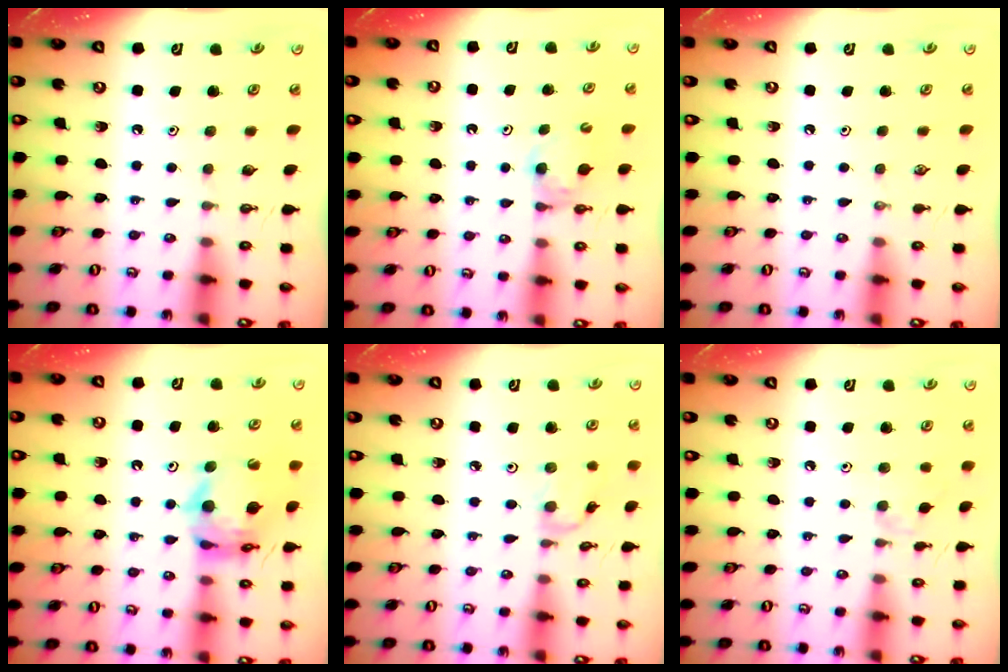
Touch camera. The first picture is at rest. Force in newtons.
{"total": 5.1, "press": 5.0, "slide": 0.6}
{"total": 0.0}
{"total": 13.1, "press": 13.0, "slide": 1.3}
{"total": 2.6, "press": 2.6, "slide": 0.2}
{"total": 5.9, "press": 5.9, "slide": 0.6}